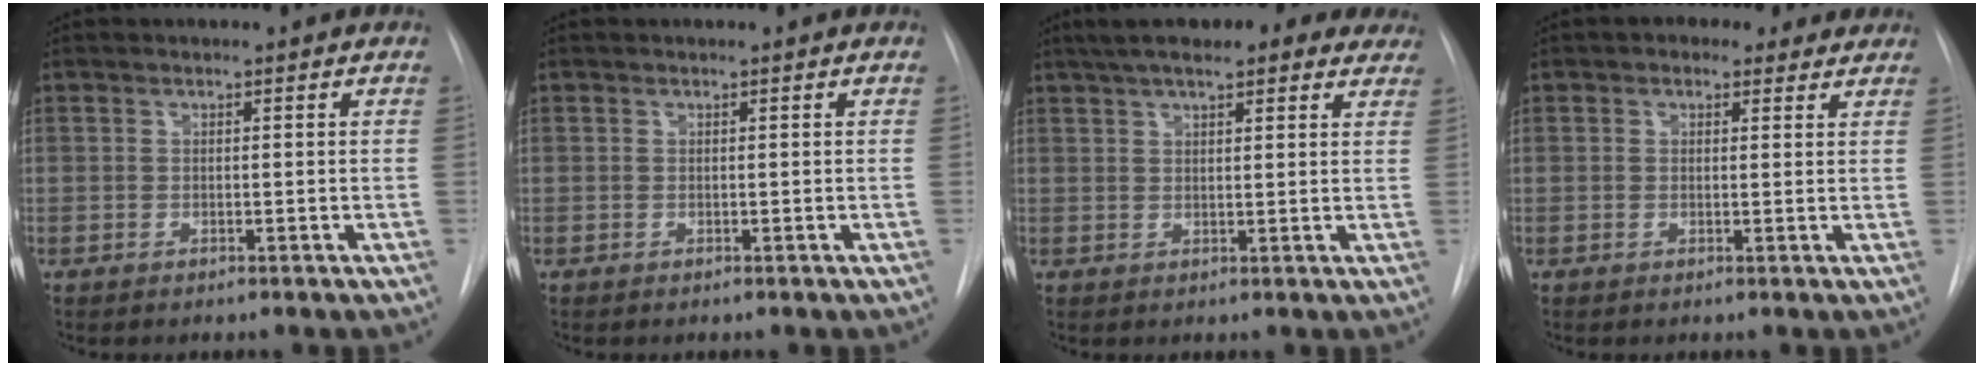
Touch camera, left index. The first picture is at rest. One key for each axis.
{"total": 0.0}
{"total": 18.0, "fx": 14.4, "fy": 5.1, "fz": 9.6, "tx": -0.143, "ty": 0.052, "tz": 0.185}
{"total": 4.9, "fx": 3.5, "fy": 2.8, "fz": 2.0, "tx": -0.016, "ty": 0.021, "tz": 0.044}